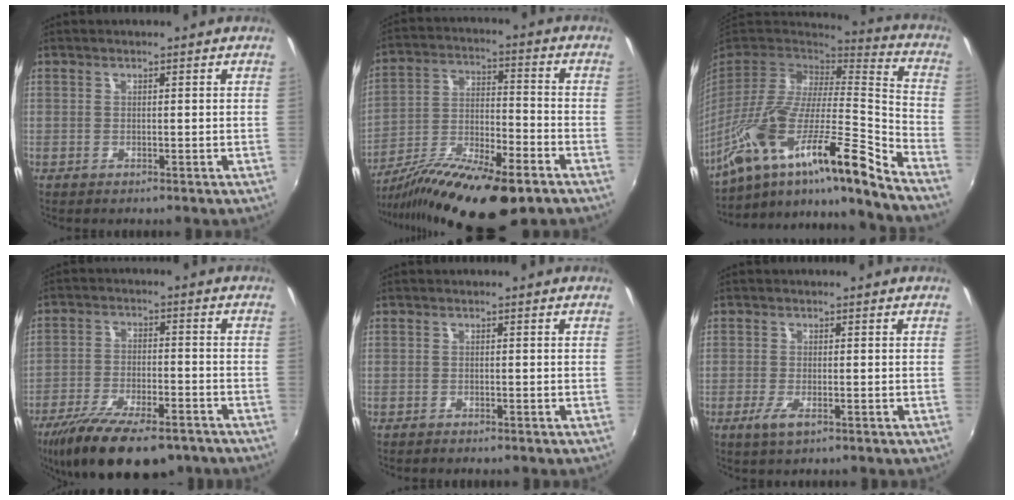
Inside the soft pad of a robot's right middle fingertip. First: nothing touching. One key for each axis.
{"total": 19.7, "fx": -13.3, "fy": 5.0, "fz": 13.7, "tx": -0.249, "ty": -0.036, "tz": -0.227}
{"total": 27.8, "fx": -18.8, "fy": 2.7, "fz": 20.3, "tx": -0.315, "ty": -0.042, "tz": -0.329}
{"total": 17.8, "fx": -12.8, "fy": 6.2, "fz": 10.7, "tx": -0.212, "ty": -0.045, "tz": -0.204}
{"total": 1.2, "fx": -1.0, "fy": 0.4, "fz": 0.4, "tx": -0.012, "ty": -0.005, "tz": -0.018}
{"total": 3.1, "fx": -1.5, "fy": 0.8, "fz": 2.5, "tx": -0.053, "ty": -0.011, "tz": -0.027}